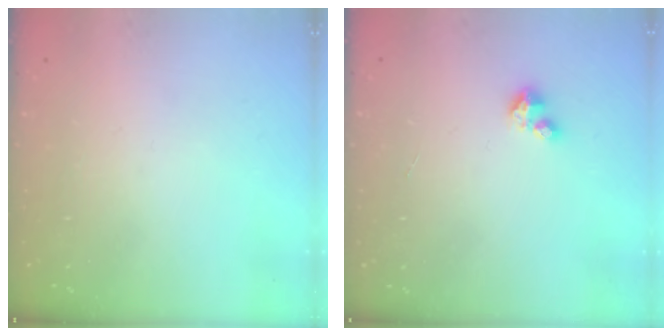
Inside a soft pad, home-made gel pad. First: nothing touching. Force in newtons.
{"total": 2.7, "press": 2.7, "slide": 0.3}